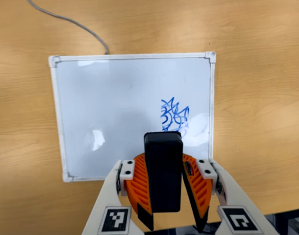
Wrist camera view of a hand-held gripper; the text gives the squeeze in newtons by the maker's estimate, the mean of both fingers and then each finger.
{"total": 9.9, "left": 9.8, "right": 10.0}